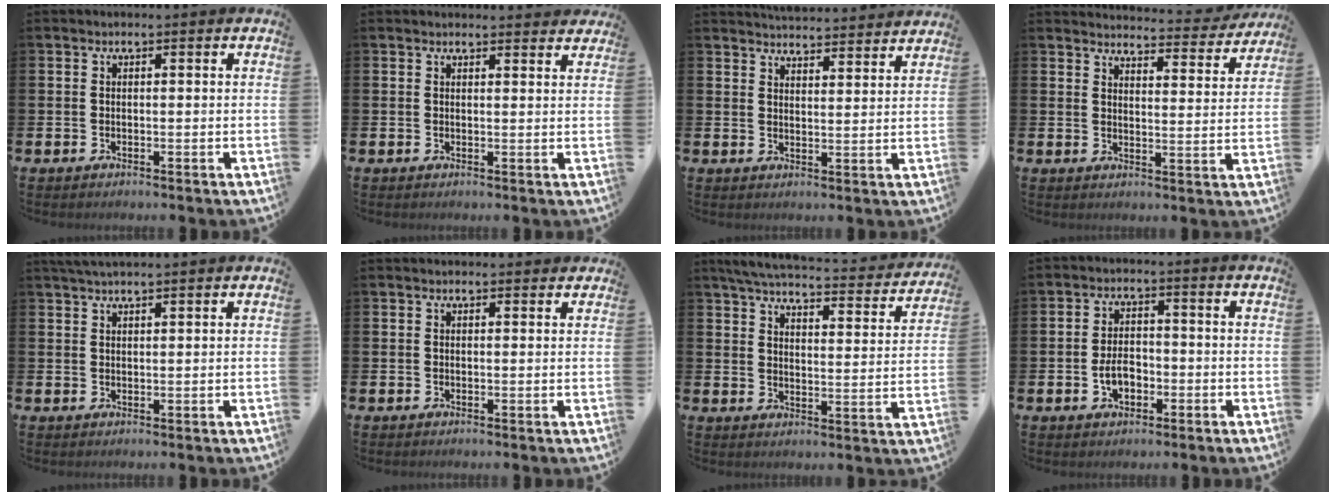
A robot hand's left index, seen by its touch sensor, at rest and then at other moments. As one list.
[{"total": 1.7, "force": [1.7, 0.2, 0.0], "torque": [0.012, -0.012, 0.029]}, {"total": 4.6, "force": [4.6, 0.3, 0.0], "torque": [-0.007, -0.032, 0.082]}, {"total": 4.0, "force": [3.9, 0.5, 0.5], "torque": [-0.009, -0.036, 0.062]}, {"total": 2.2, "force": [2.1, 0.1, 0.6], "torque": [-0.020, 0.000, 0.040]}, {"total": 0.8, "force": [0.8, 0.3, 0.2], "torque": [0.010, -0.003, 0.011]}, {"total": 5.2, "force": [4.9, 0.7, 1.7], "torque": [-0.046, -0.042, 0.077]}, {"total": 3.7, "force": [-1.2, 2.4, 2.5], "torque": [-0.034, 0.000, -0.026]}]